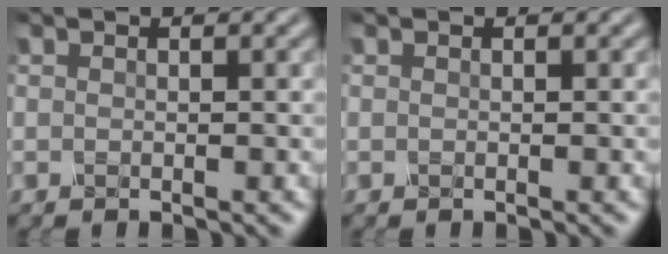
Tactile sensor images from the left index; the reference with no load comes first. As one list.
[{"total": 0.0}]